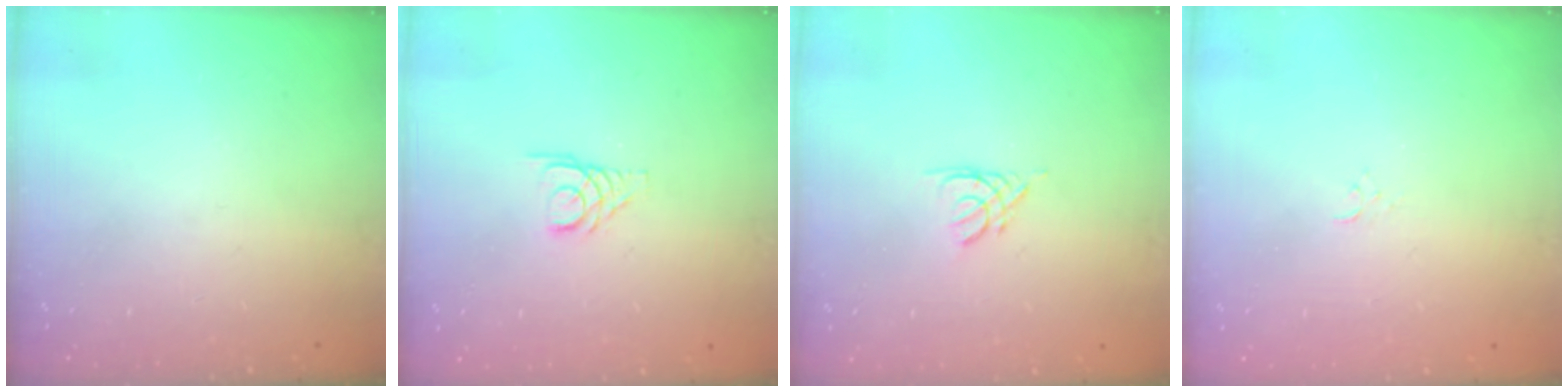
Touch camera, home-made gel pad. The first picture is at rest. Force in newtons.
{"total": 3.4, "press": 3.3, "slide": 0.3}
{"total": 2.1, "press": 2.0, "slide": 0.4}
{"total": 2.4, "press": 2.4, "slide": 0.3}